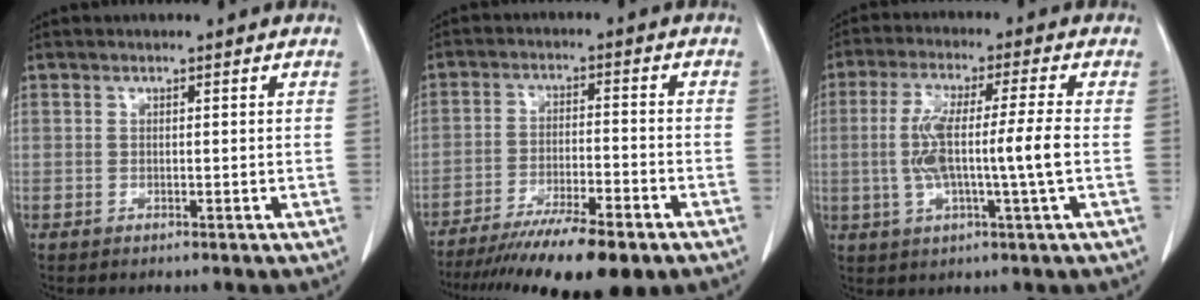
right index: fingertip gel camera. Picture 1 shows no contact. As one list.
[{"total": 15.3, "force": [-11.7, 1.6, 9.7], "torque": [-0.149, -0.032, -0.186]}, {"total": 10.0, "force": [-0.9, 0.0, 10.0], "torque": [-0.196, 0.006, -0.018]}]